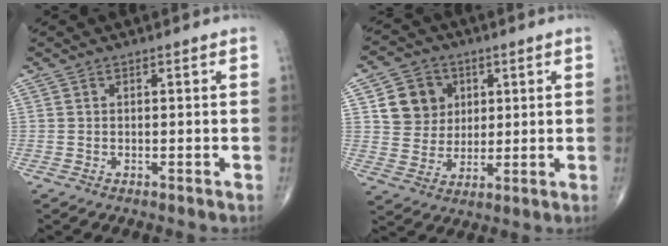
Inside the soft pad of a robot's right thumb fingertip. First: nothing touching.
{"total": 9.6, "force": [3.0, 8.5, 3.3], "torque": [-0.022, -0.007, 0.056]}